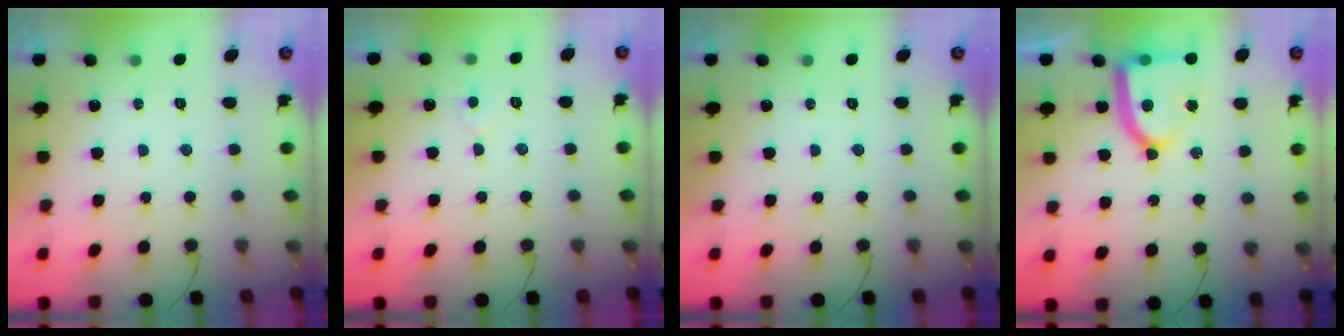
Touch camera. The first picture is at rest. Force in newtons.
{"total": 3.1, "press": 3.1, "slide": 0.3}
{"total": 0.0}
{"total": 15.3, "press": 15.2, "slide": 1.5}